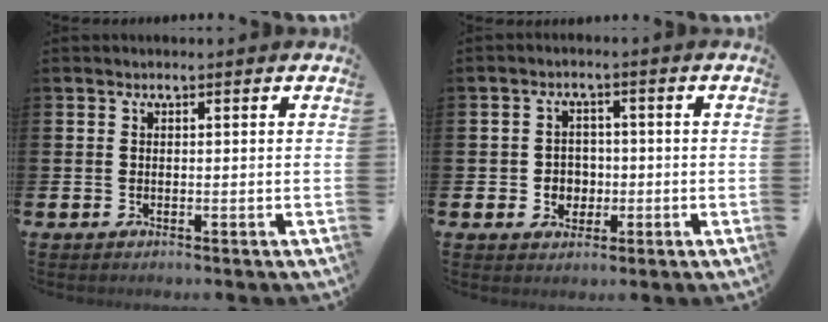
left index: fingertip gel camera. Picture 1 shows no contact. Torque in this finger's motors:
{"motor_torque": [0.41, -0.08, 0.03, 0.04]}